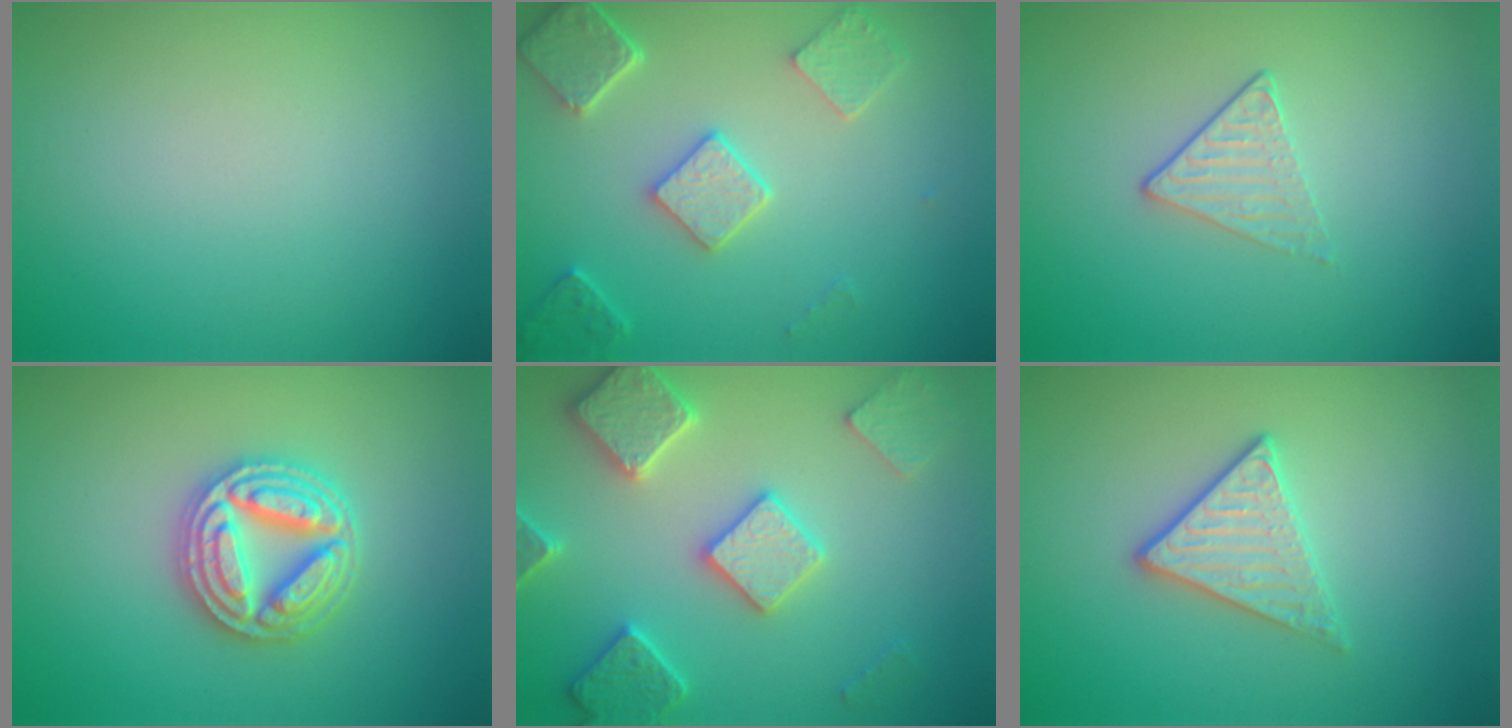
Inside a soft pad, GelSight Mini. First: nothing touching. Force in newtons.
{"total": 4.9, "press": 3.9, "slide": 3.0}
{"total": 1.4, "press": 1.1, "slide": 0.9}
{"total": 4.9, "press": 4.8, "slide": 0.8}
{"total": 5.1, "press": 4.9, "slide": 1.2}
{"total": 2.8, "press": 2.7, "slide": 0.8}